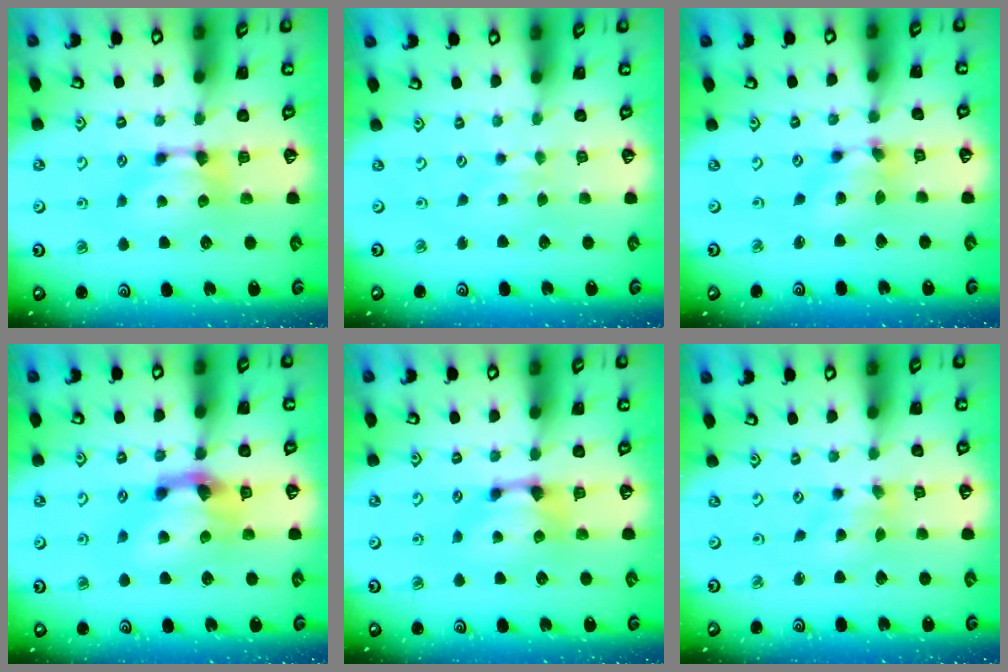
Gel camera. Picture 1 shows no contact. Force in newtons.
{"total": 2.8, "press": 2.7, "slide": 0.4}
{"total": 5.1, "press": 4.7, "slide": 1.9}
{"total": 4.6, "press": 4.1, "slide": 2.1}
{"total": 1.0, "press": 0.4, "slide": 1.0}
{"total": 1.9, "press": 1.5, "slide": 1.2}